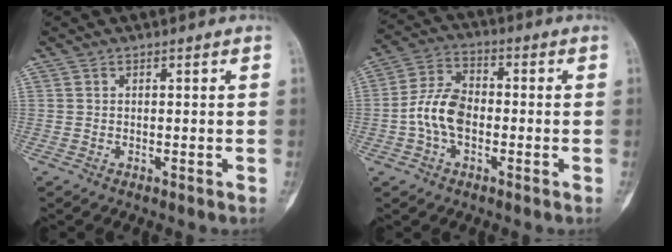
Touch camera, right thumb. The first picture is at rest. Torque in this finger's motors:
{"motor_torque": [1.09, 0.91, 0.63, -0.69, 0.20]}